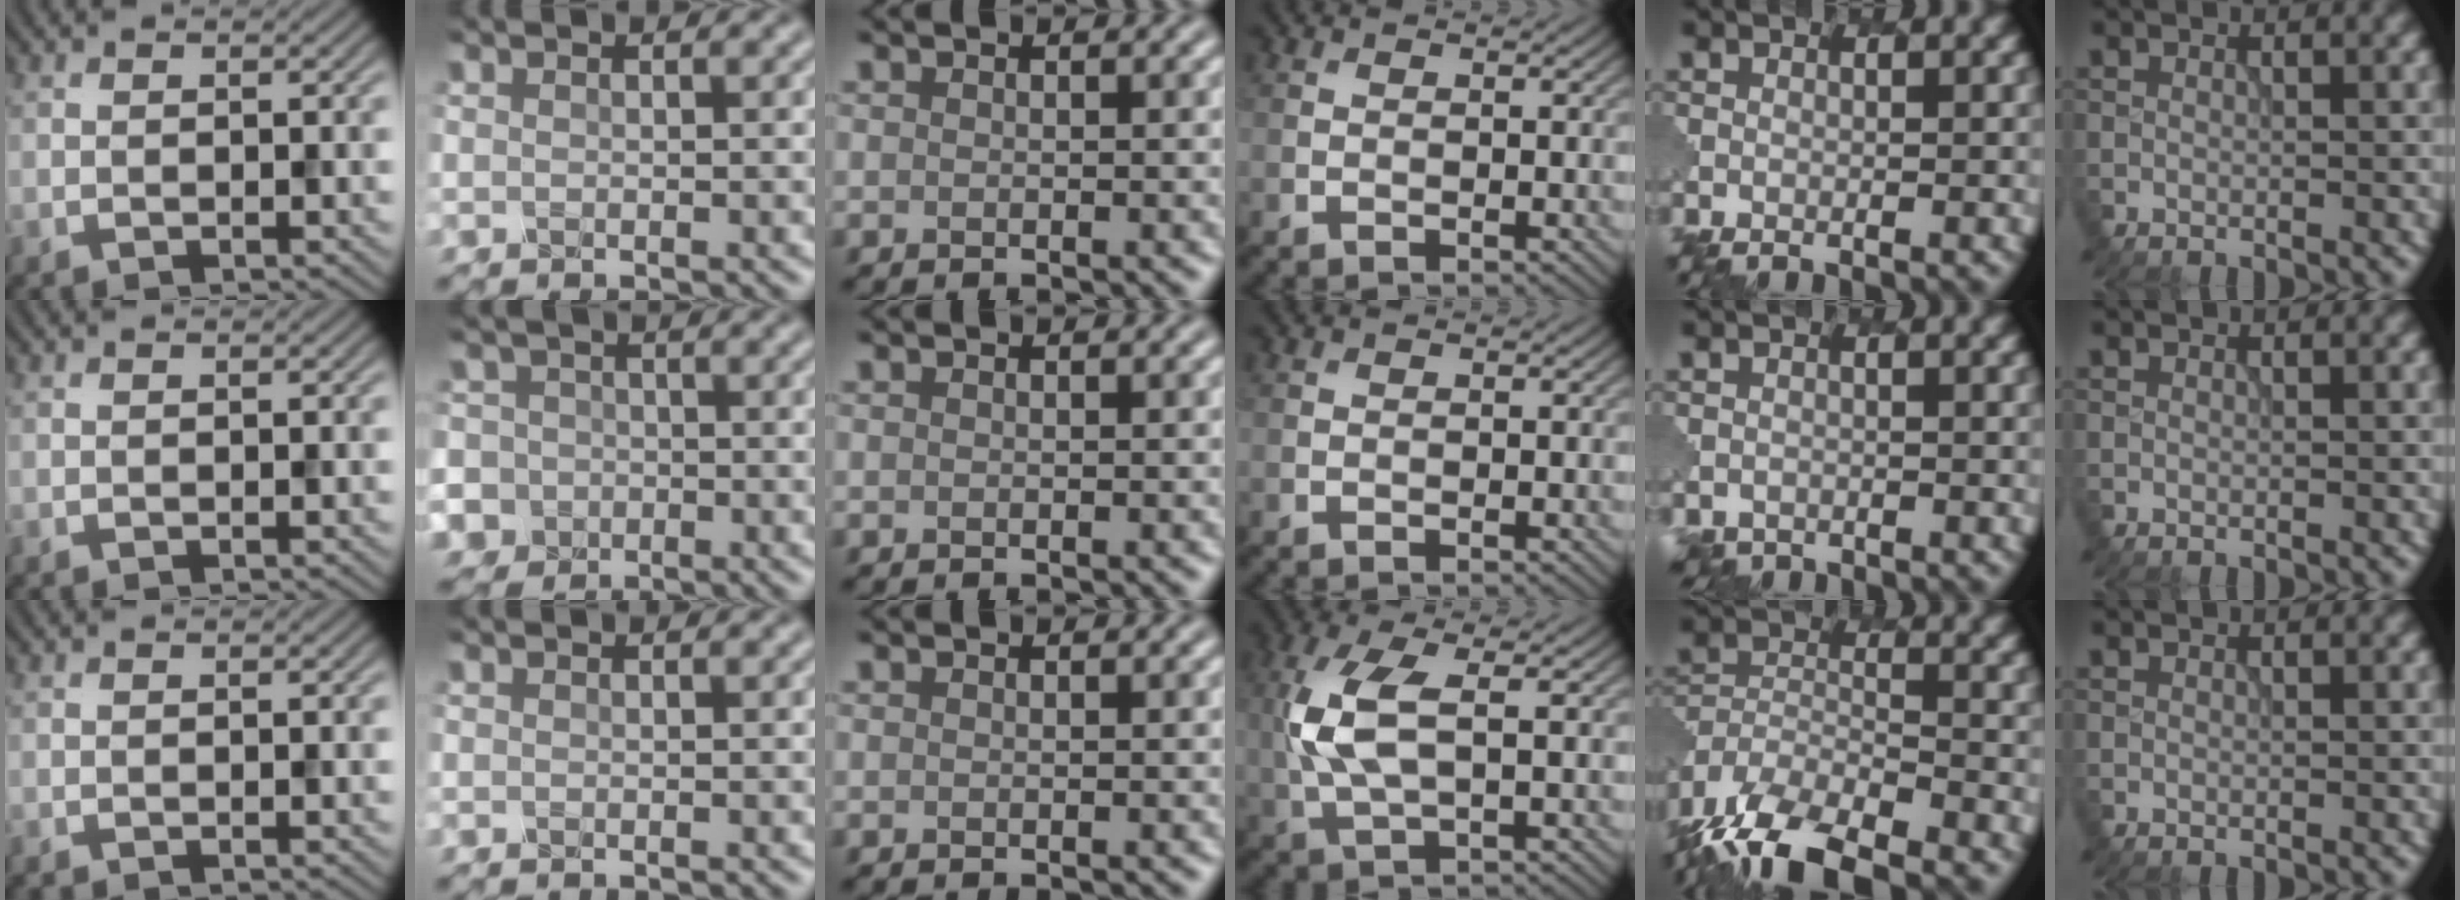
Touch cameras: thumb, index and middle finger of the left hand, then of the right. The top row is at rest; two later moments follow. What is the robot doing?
{"motion": "extract", "object": "pen bag"}